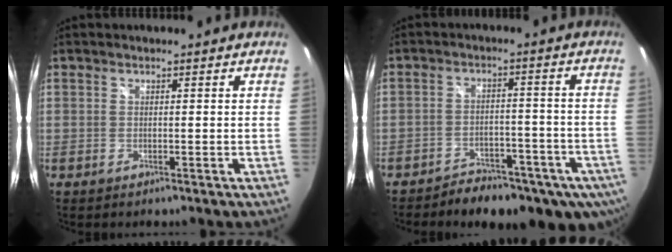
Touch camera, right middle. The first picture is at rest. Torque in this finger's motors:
{"motor_torque": [1.07, -1.07, 0.26, 0.07]}